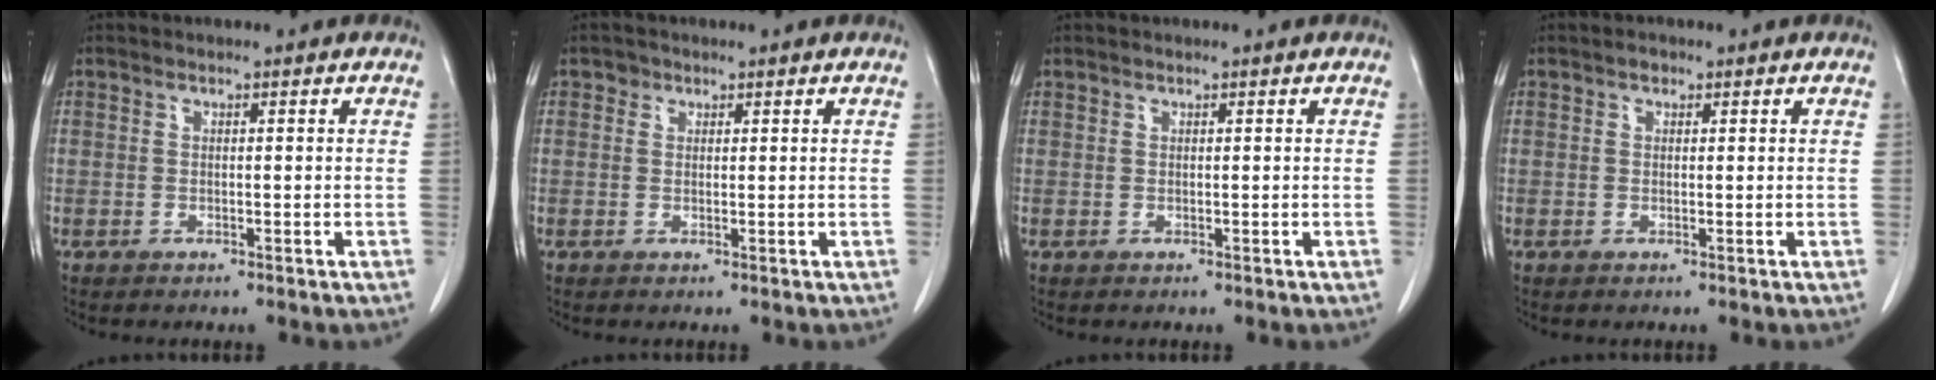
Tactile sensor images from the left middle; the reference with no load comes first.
{"total": 1.1, "force": [0.6, 0.8, 0.1], "torque": [0.005, -0.001, 0.007]}
{"total": 0.0}
{"total": 0.8, "force": [0.5, 0.5, 0.3], "torque": [-0.005, 0.001, 0.006]}